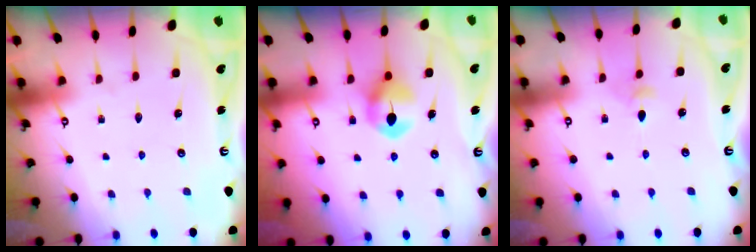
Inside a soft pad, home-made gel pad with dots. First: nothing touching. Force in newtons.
{"total": 7.4, "press": 7.3, "slide": 0.3}
{"total": 4.2, "press": 4.1, "slide": 0.9}